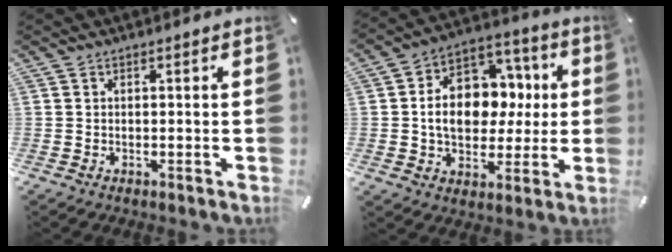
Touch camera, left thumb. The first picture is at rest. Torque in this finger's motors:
{"motor_torque": [1.81, 2.52, 1.19, -0.86, 0.43]}